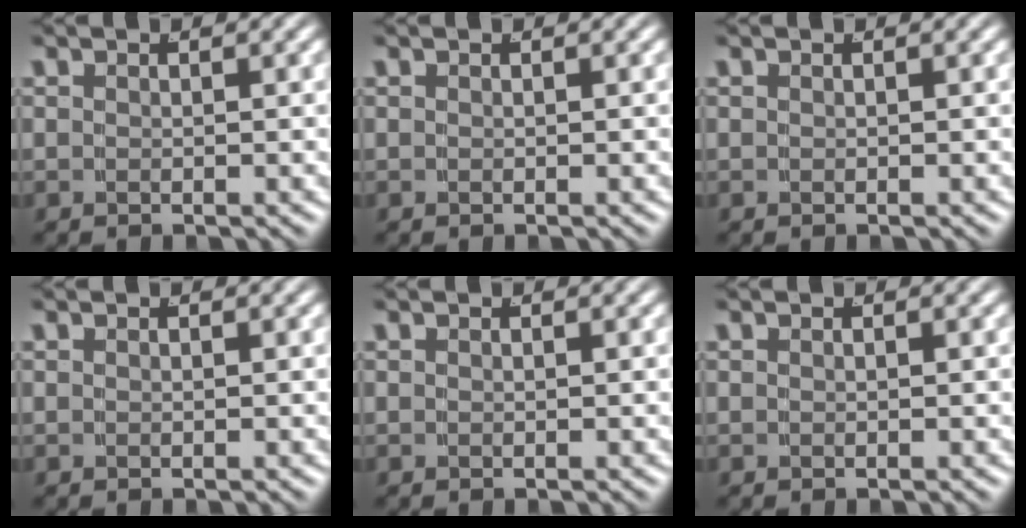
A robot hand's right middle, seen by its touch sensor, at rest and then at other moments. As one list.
[{"total": 0.0}, {"total": 0.0}, {"total": 0.0}, {"total": 0.0}, {"total": 0.0}]